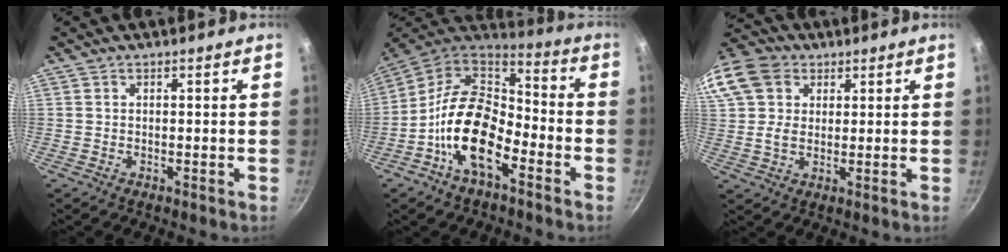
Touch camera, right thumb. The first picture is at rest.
{"total": 17.8, "force": [-6.7, 9.8, 13.2], "torque": [-0.214, 0.055, -0.140]}
{"total": 17.7, "force": [6.4, 13.7, 9.1], "torque": [-0.212, 0.032, 0.111]}